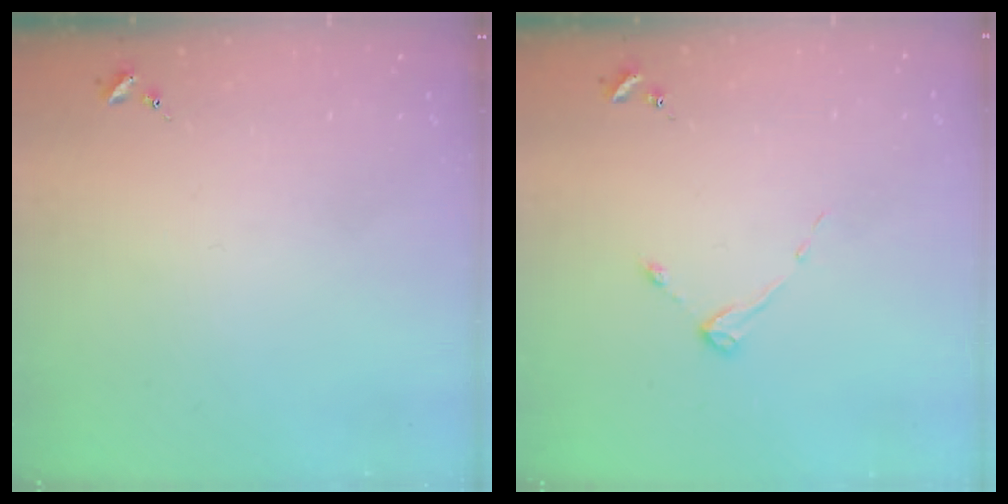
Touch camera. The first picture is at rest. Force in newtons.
{"total": 3.1, "press": 3.1, "slide": 0.4}